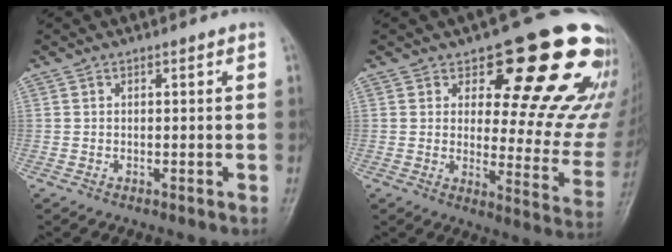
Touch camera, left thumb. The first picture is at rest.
{"total": 22.7, "force": [13.6, 9.2, 15.7], "torque": [-0.150, -0.075, 0.173]}